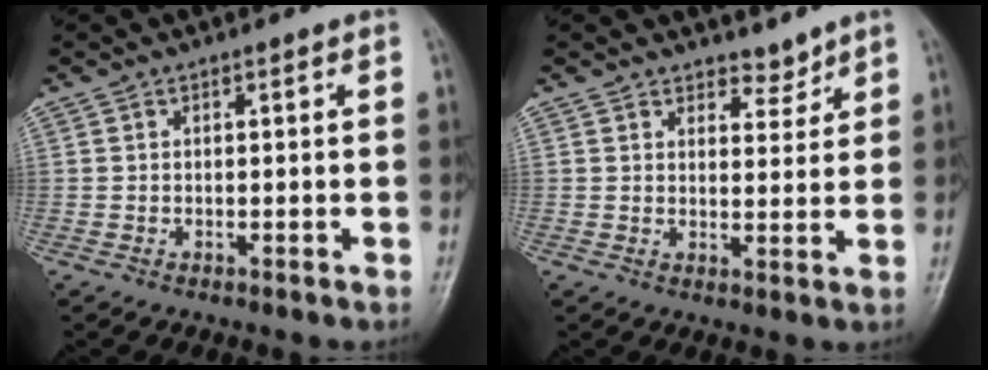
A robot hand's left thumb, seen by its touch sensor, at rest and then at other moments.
{"total": 3.4, "force": [3.0, 1.6, 0.6], "torque": [0.013, -0.024, 0.045]}